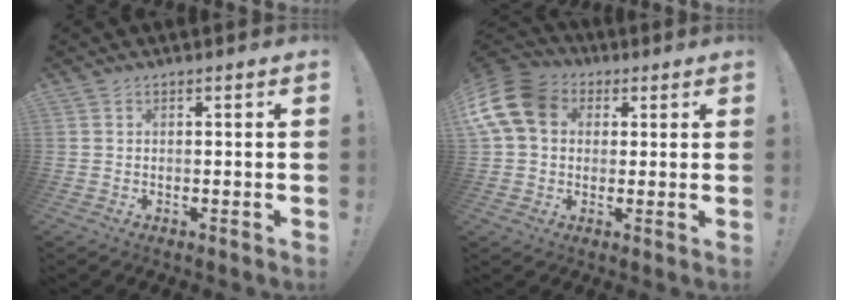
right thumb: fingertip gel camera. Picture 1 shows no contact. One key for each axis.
{"total": 14.6, "fx": 3.6, "fy": 11.2, "fz": 8.7, "tx": -0.177, "ty": 0.002, "tz": 0.075}